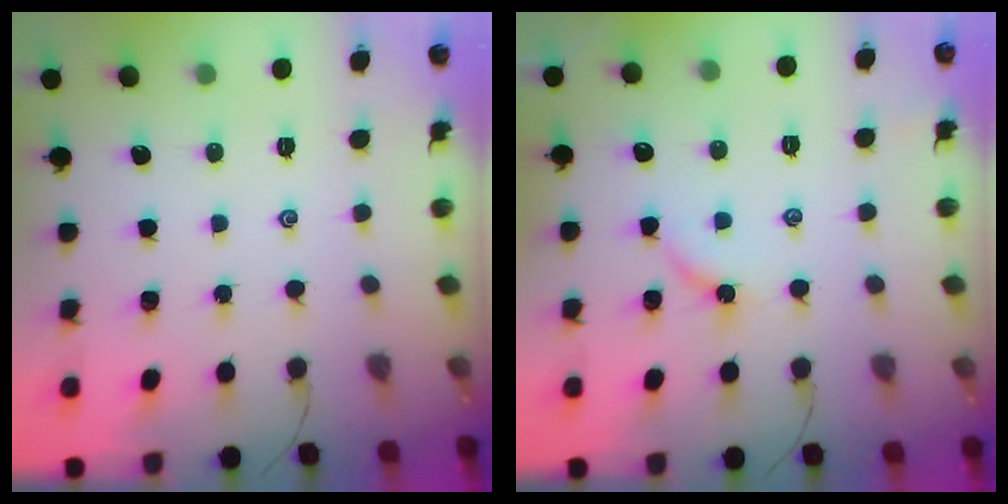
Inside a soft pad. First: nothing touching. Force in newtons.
{"total": 5.6, "press": 5.5, "slide": 0.8}